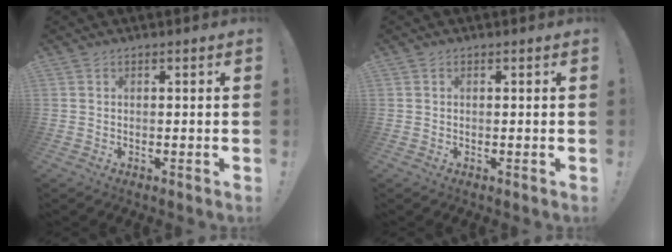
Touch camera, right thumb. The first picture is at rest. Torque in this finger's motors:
{"motor_torque": [-0.21, 0.00, 0.02, -0.17, 0.05]}